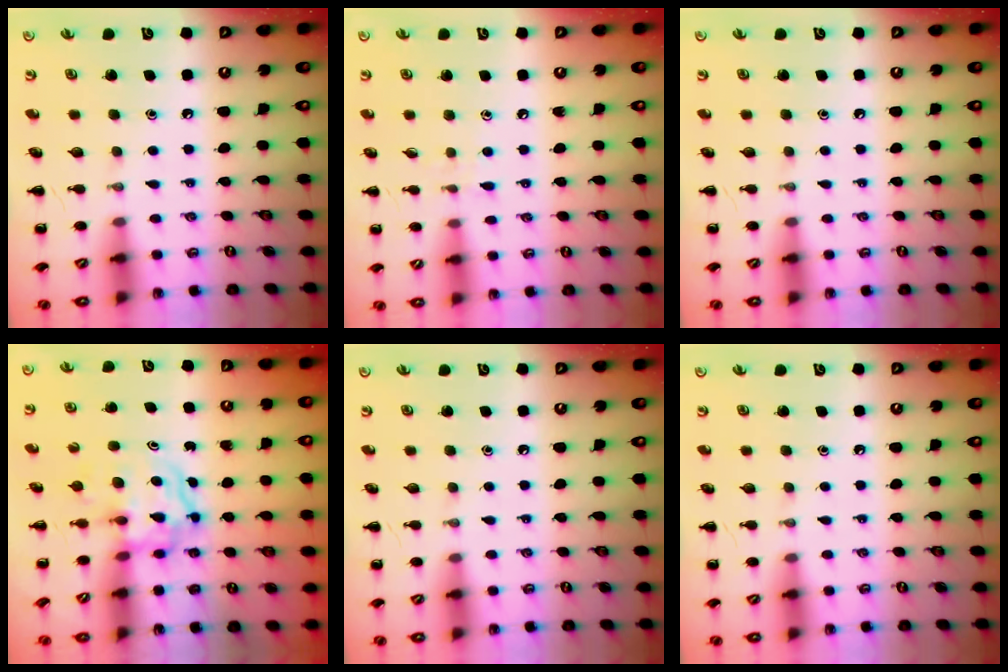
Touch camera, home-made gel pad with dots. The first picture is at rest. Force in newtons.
{"total": 4.0, "press": 3.7, "slide": 1.5}
{"total": 0.0}
{"total": 3.8, "press": 3.7, "slide": 0.5}
{"total": 0.0}
{"total": 0.0}